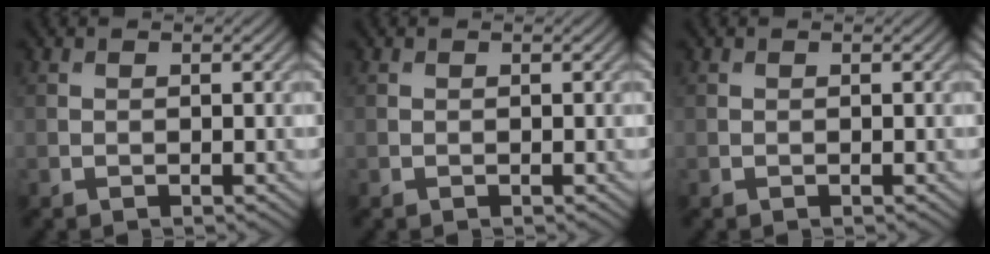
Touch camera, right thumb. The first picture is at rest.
{"total": 0.0}
{"total": 0.0}